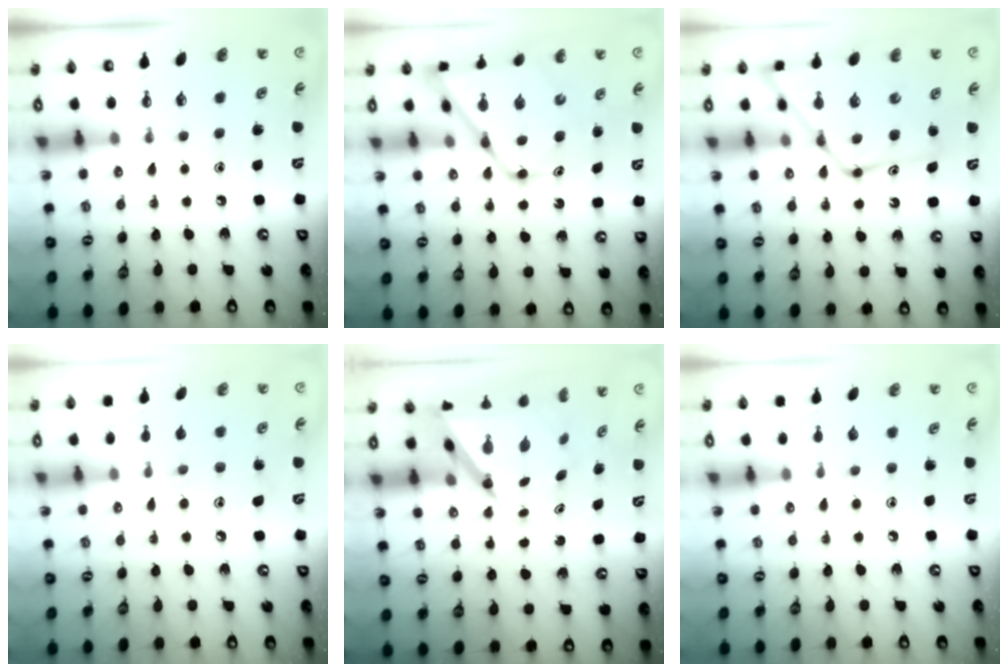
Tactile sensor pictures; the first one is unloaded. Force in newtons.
{"total": 13.0, "press": 13.0, "slide": 1.3}
{"total": 14.7, "press": 14.6, "slide": 1.3}
{"total": 8.4, "press": 8.4, "slide": 0.5}
{"total": 7.1, "press": 7.1, "slide": 0.7}
{"total": 5.7, "press": 5.7, "slide": 0.8}